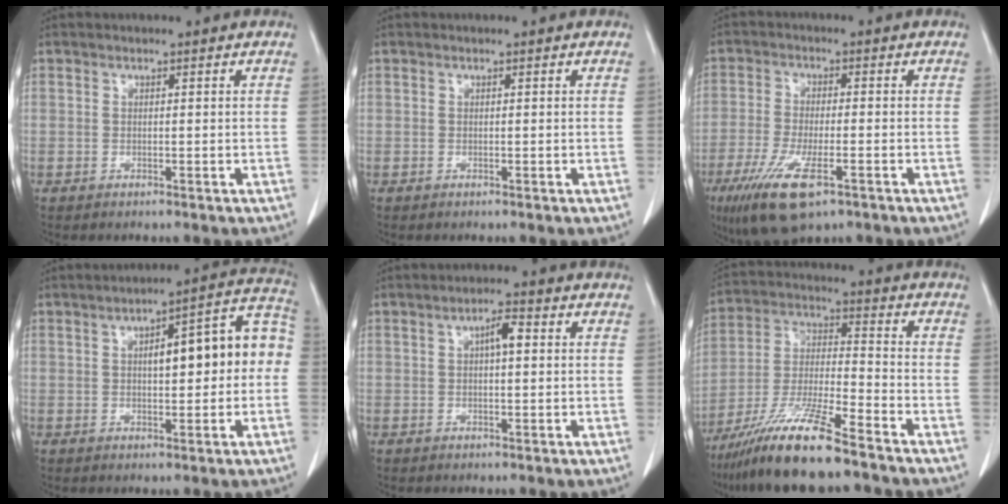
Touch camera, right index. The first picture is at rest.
{"total": 0.0}
{"total": 10.7, "force": [-5.9, 2.7, 8.5], "torque": [-0.163, -0.026, -0.098]}
{"total": 12.3, "force": [0.8, 3.6, 11.8], "torque": [-0.155, 0.049, 0.013]}
{"total": 3.2, "force": [0.6, 0.8, 3.1], "torque": [-0.051, 0.008, 0.009]}
{"total": 14.3, "force": [-10.6, 0.7, 9.6], "torque": [-0.194, -0.027, -0.196]}